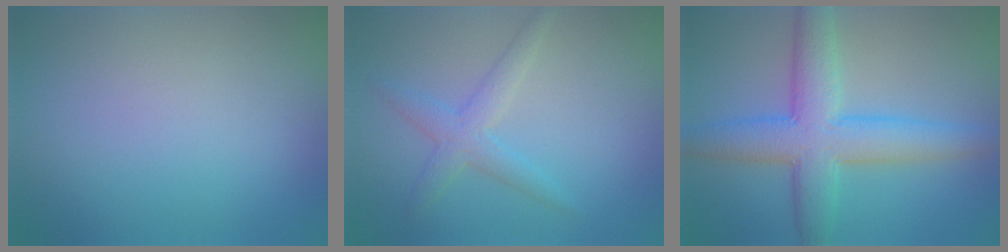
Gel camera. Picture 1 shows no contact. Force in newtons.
{"total": 2.5, "press": 2.5, "slide": 0.2}
{"total": 7.1, "press": 7.1, "slide": 0.2}